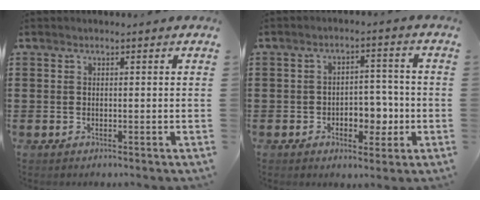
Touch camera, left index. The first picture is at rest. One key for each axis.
{"total": 5.3, "fx": -1.6, "fy": 3.6, "fz": 3.5, "tx": -0.051, "ty": 0.004, "tz": -0.035}